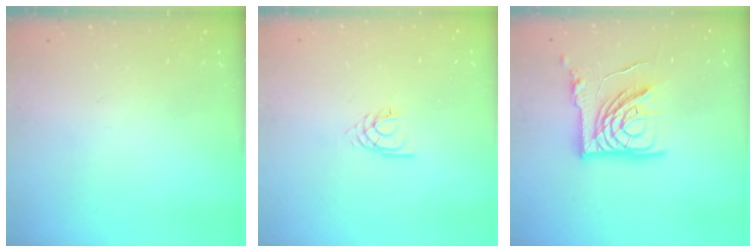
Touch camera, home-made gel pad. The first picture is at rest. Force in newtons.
{"total": 2.3, "press": 2.3, "slide": 0.2}
{"total": 15.2, "press": 15.1, "slide": 1.4}